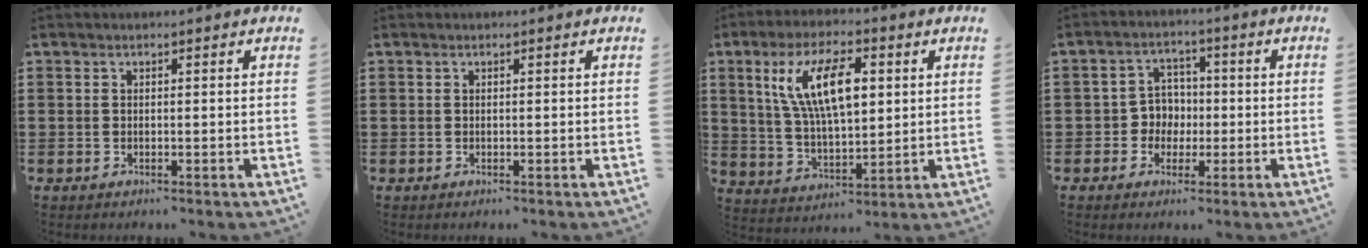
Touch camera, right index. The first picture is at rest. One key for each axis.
{"total": 0.0}
{"total": 11.6, "fx": 3.7, "fy": 4.6, "fz": 10.0, "tx": -0.214, "ty": 0.013, "tz": 0.059}
{"total": 4.4, "fx": -0.7, "fy": 4.2, "fz": 1.3, "tx": -0.042, "ty": 0.012, "tz": -0.017}